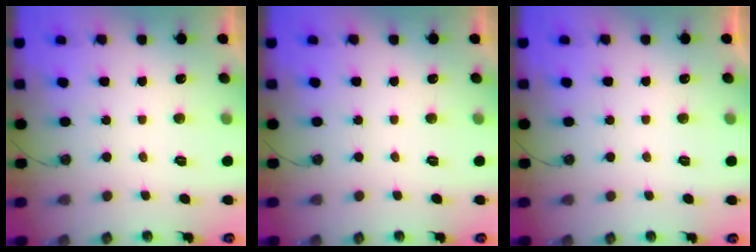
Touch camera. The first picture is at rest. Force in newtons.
{"total": 0.0}
{"total": 0.0}